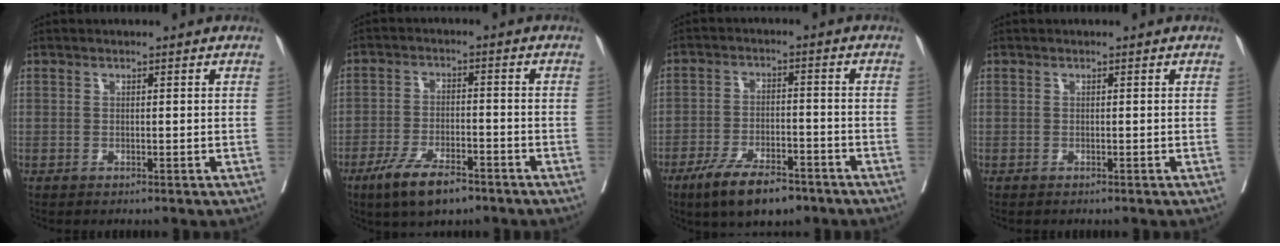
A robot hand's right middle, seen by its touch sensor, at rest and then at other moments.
{"total": 8.0, "force": [-5.5, 2.3, 5.3], "torque": [-0.101, -0.009, -0.094]}
{"total": 9.5, "force": [-6.8, 3.1, 5.9], "torque": [-0.102, -0.008, -0.114]}
{"total": 0.0}